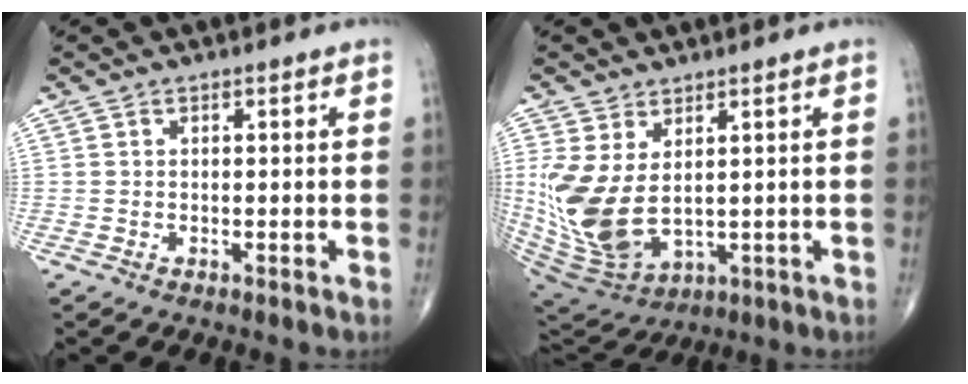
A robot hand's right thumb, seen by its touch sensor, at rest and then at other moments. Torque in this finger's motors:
{"motor_torque": [0.16, 0.37, 1.39, 0.05, 0.29]}